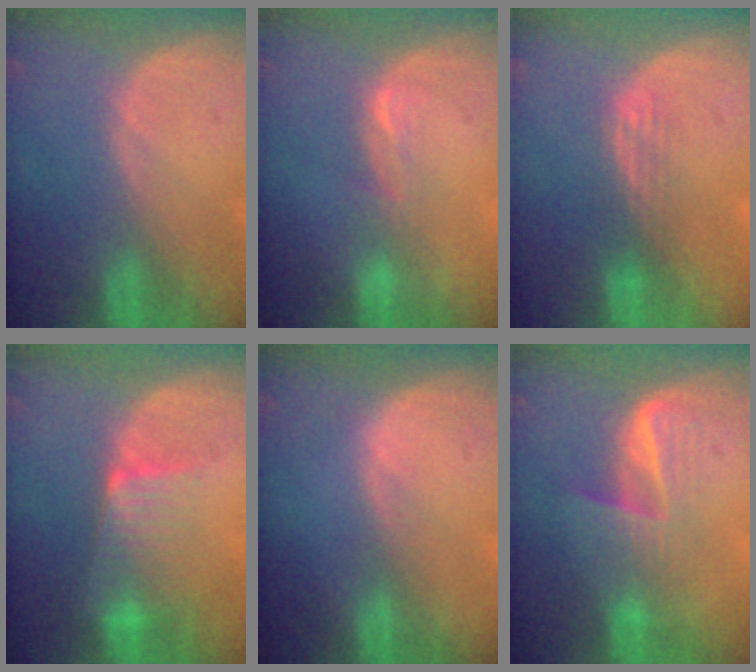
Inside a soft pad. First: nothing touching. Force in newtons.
{"total": 2.0, "press": 2.0, "slide": 0.3}
{"total": 2.9, "press": 2.5, "slide": 1.5}
{"total": 6.5, "press": 5.8, "slide": 3.1}
{"total": 0.6, "press": 0.6, "slide": 0.1}
{"total": 7.0, "press": 5.7, "slide": 4.0}